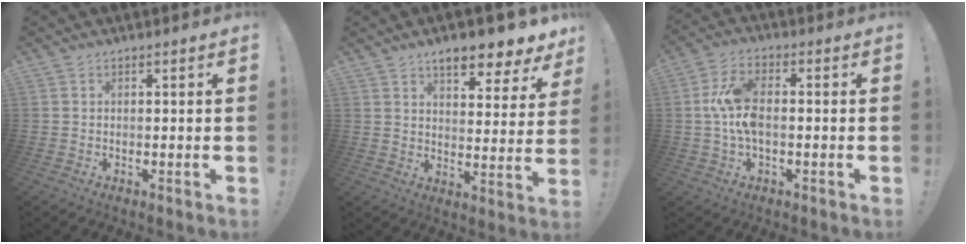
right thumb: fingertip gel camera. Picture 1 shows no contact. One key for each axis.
{"total": 9.6, "fx": 7.1, "fy": 2.6, "fz": 5.8, "tx": -0.084, "ty": -0.053, "tz": 0.121}
{"total": 10.0, "fx": -0.2, "fy": 5.3, "fz": 8.5, "tx": -0.171, "ty": 0.003, "tz": -0.003}